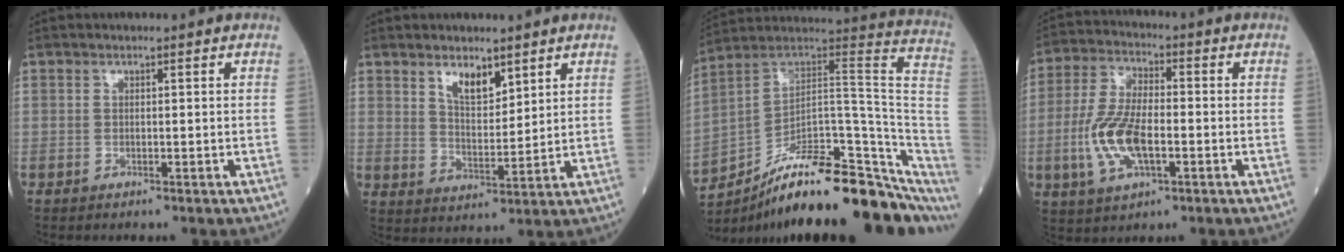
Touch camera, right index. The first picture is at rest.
{"total": 5.3, "force": [3.6, 2.0, 3.3], "torque": [-0.064, -0.005, 0.070]}
{"total": 27.3, "force": [-17.9, 7.2, 19.3], "torque": [-0.197, 0.047, -0.265]}
{"total": 10.7, "force": [-2.6, 4.1, 9.5], "torque": [-0.210, 0.001, -0.051]}